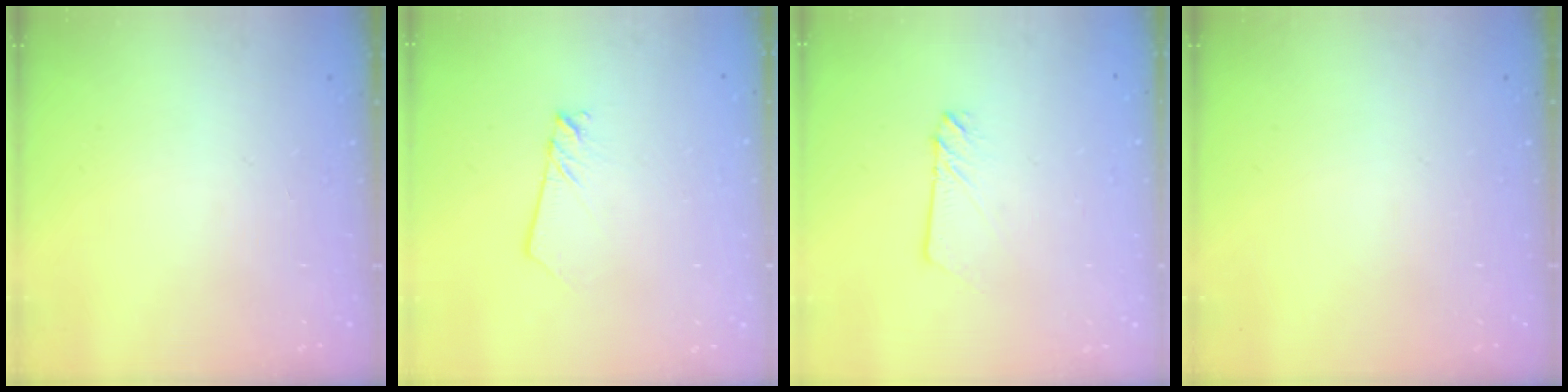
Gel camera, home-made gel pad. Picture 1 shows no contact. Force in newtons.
{"total": 2.5, "press": 2.5, "slide": 0.1}
{"total": 2.3, "press": 2.3, "slide": 0.3}
{"total": 0.0}